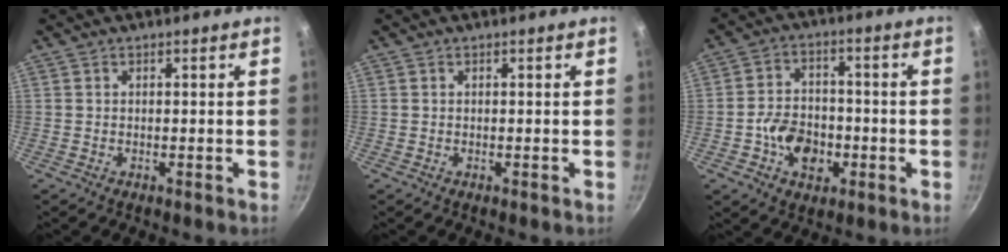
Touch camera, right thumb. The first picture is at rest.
{"total": 0.0}
{"total": 9.7, "force": [-2.9, 7.0, 6.1], "torque": [-0.077, 0.023, -0.052]}